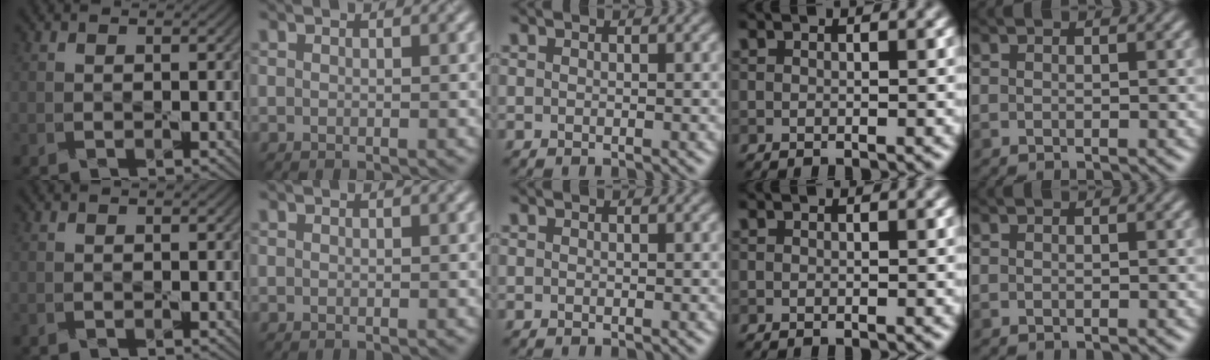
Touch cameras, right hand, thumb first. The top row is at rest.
{}